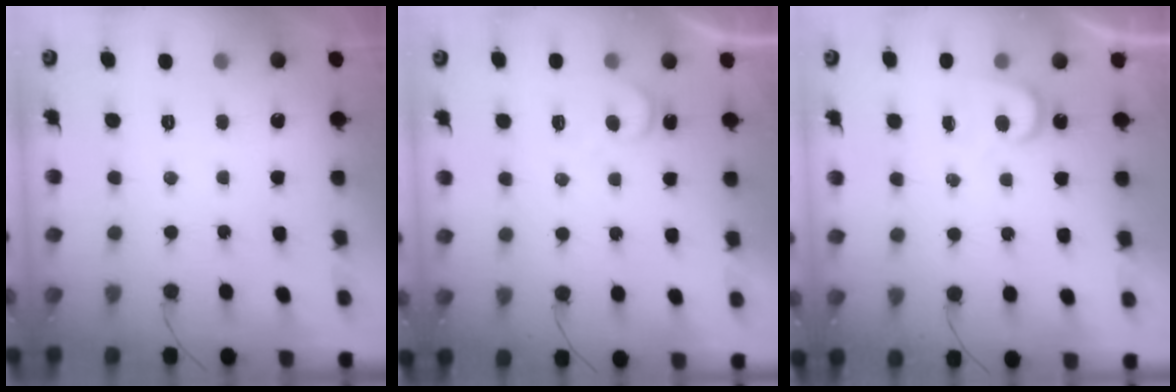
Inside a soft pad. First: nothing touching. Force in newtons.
{"total": 5.1, "press": 5.1, "slide": 0.4}
{"total": 5.1, "press": 5.0, "slide": 0.4}